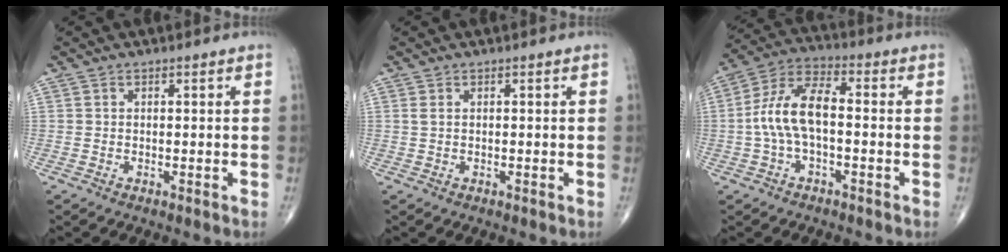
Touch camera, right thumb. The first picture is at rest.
{"total": 0.6, "force": [0.2, 0.3, 0.5], "torque": [-0.015, 0.001, 0.004]}
{"total": 10.6, "force": [-1.0, 5.0, 9.3], "torque": [-0.193, 0.039, -0.024]}